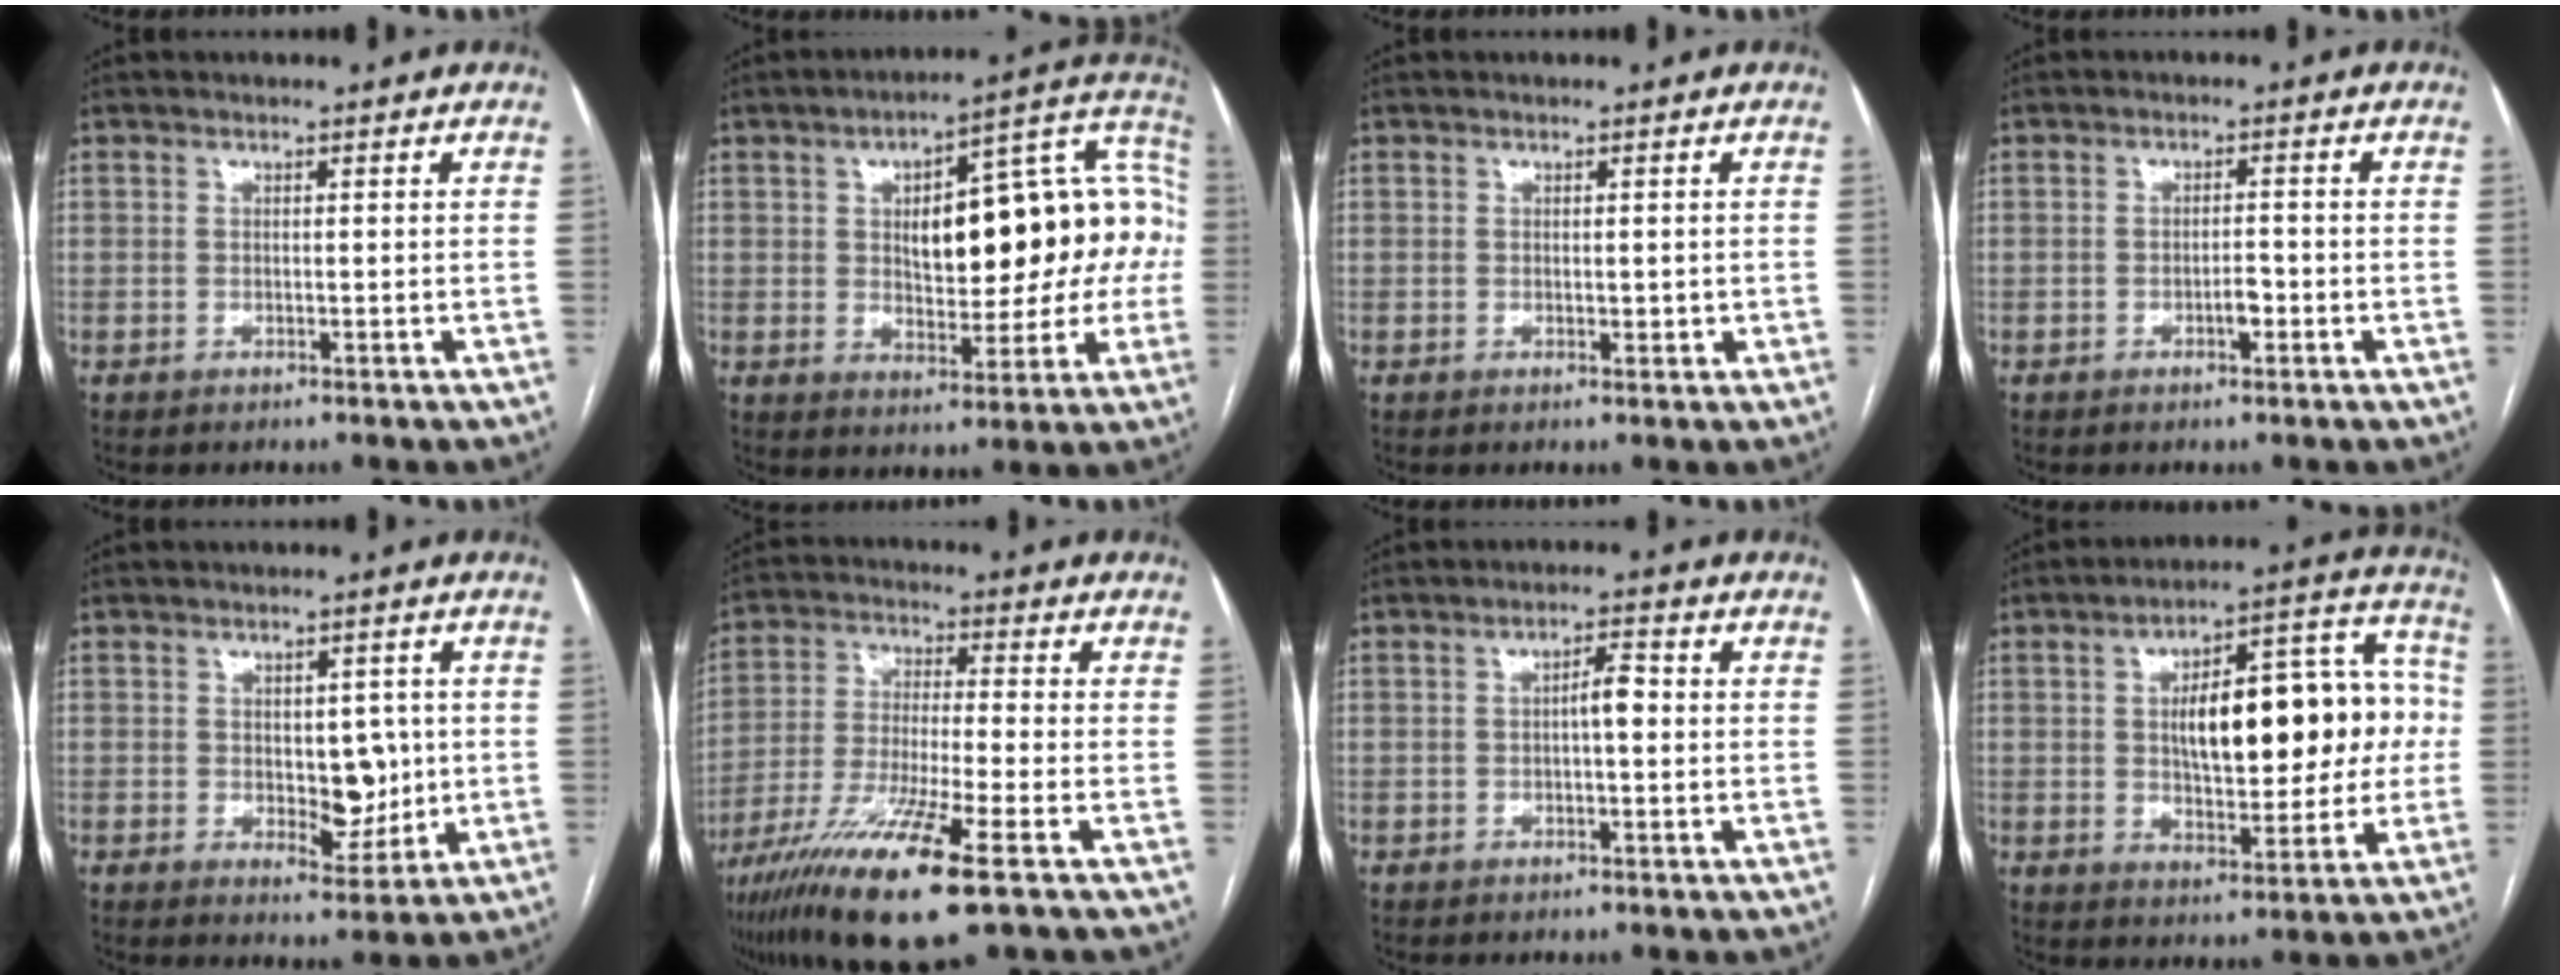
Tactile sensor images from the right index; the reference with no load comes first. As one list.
[{"total": 20.5, "force": [1.7, 8.0, 18.8], "torque": [-0.249, 0.052, 0.032]}, {"total": 1.2, "force": [0.0, 0.6, 1.0], "torque": [-0.012, -0.002, 0.002]}, {"total": 2.1, "force": [-1.0, 0.7, 1.8], "torque": [-0.025, 0.003, -0.015]}, {"total": 6.2, "force": [0.0, 3.3, 5.2], "torque": [-0.064, -0.001, 0.010]}, {"total": 15.2, "force": [-8.4, 0.5, 12.6], "torque": [-0.257, -0.039, -0.153]}, {"total": 2.9, "force": [-0.1, 0.7, 2.8], "torque": [-0.042, 0.008, -0.003]}, {"total": 19.0, "force": [1.3, 7.2, 17.5], "torque": [-0.247, 0.047, 0.028]}]